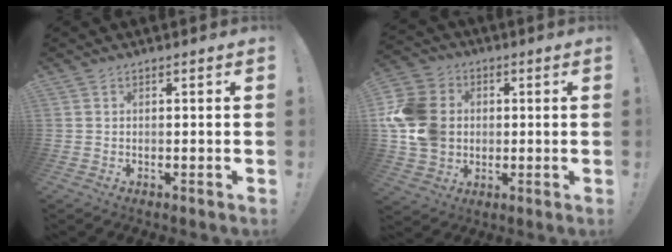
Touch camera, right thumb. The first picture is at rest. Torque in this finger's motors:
{"motor_torque": [1.59, 1.62, 0.57, 0.46, 0.12]}